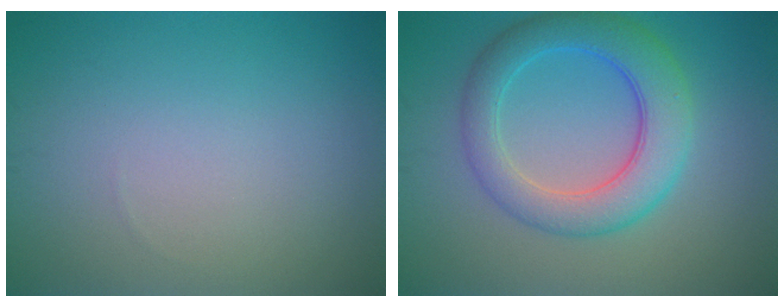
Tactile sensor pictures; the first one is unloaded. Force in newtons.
{"total": 6.3, "press": 6.3, "slide": 0.3}